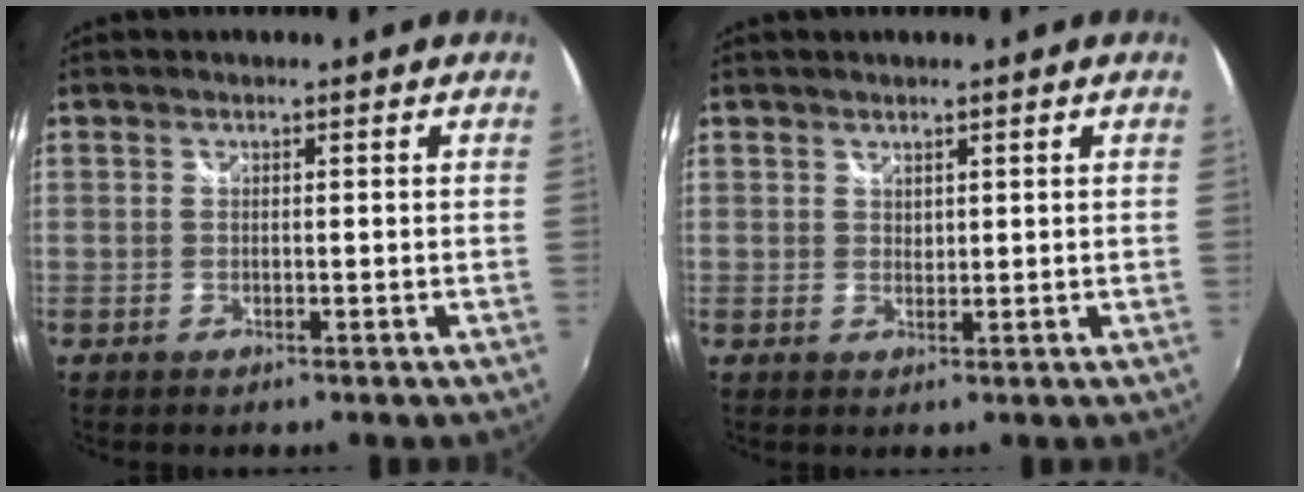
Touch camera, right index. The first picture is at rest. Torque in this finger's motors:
{"motor_torque": [-0.14, 0.09, -0.04, 0.00]}